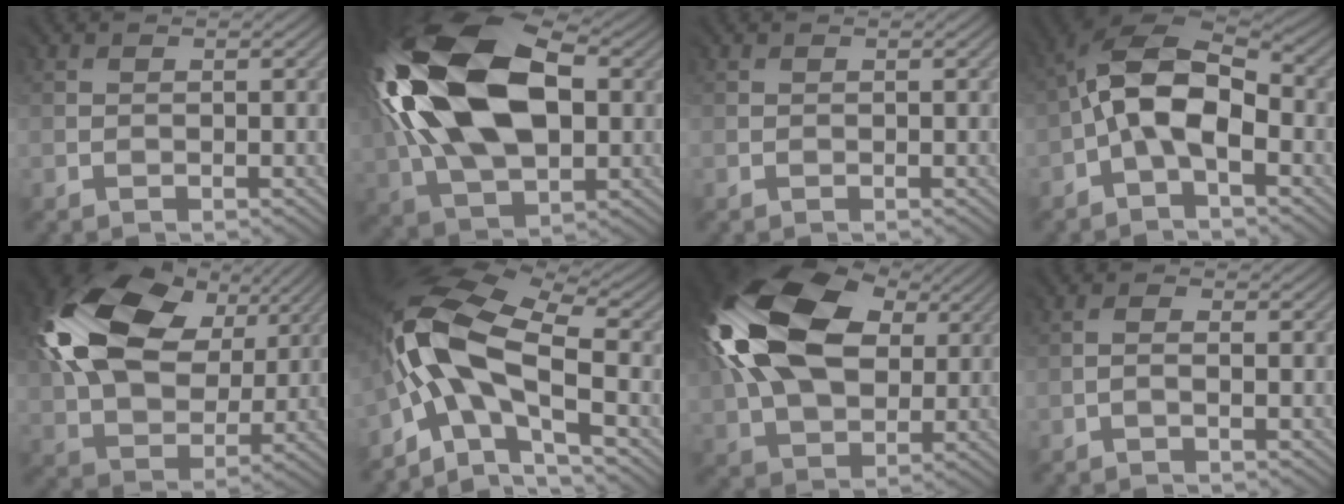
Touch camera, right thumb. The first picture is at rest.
{"total": 19.1, "force": [3.8, 11.8, 14.5], "torque": [-0.330, 0.018, 0.065]}
{"total": 0.0}
{"total": 9.6, "force": [-1.0, 5.0, 8.2], "torque": [-0.153, 0.023, -0.029]}
{"total": 16.6, "force": [5.8, 11.1, 10.8], "torque": [-0.248, 0.019, 0.113]}
{"total": 14.2, "force": [-2.5, 7.0, 12.1], "torque": [-0.246, 0.009, -0.062]}
{"total": 17.9, "force": [5.2, 12.0, 12.2], "torque": [-0.286, 0.016, 0.104]}
{"total": 1.0, "force": [-0.5, 0.1, 0.8], "torque": [-0.021, 0.005, -0.014]}